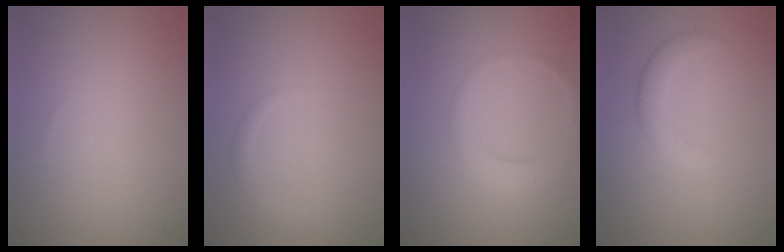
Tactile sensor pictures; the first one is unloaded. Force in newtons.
{"total": 1.3, "press": 1.3, "slide": 0.1}
{"total": 2.4, "press": 2.4, "slide": 0.1}
{"total": 2.4, "press": 2.4, "slide": 0.2}